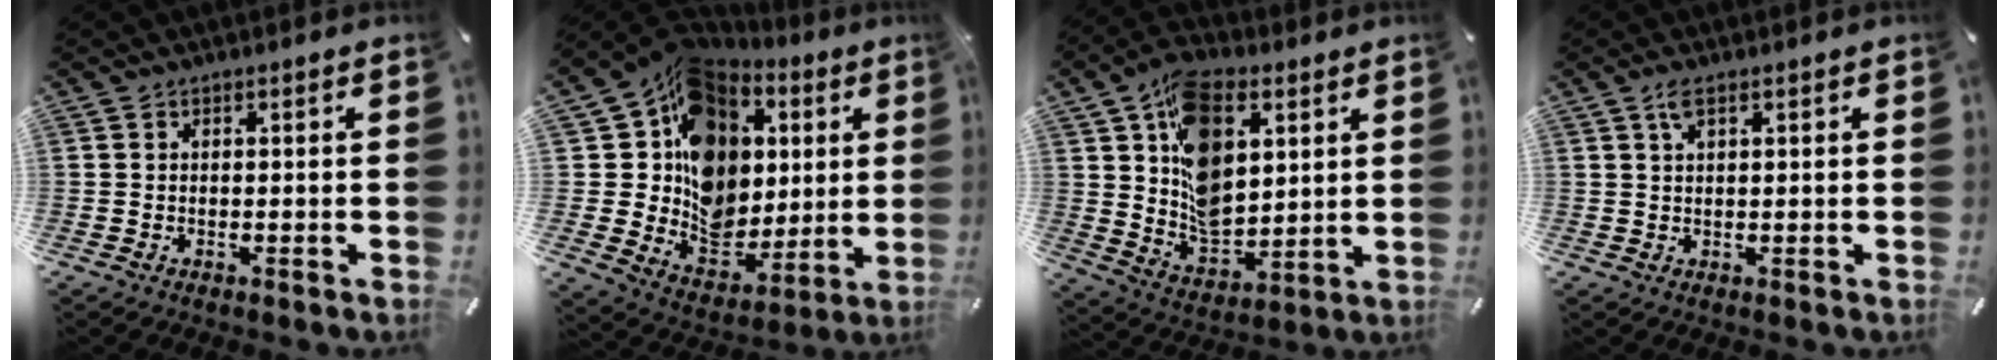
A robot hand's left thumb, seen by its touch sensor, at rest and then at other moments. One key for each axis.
{"total": 15.7, "fx": 4.7, "fy": 13.7, "fz": 6.0, "tx": -0.079, "ty": -0.057, "tz": 0.092}
{"total": 16.0, "fx": 5.9, "fy": 10.3, "fz": 10.7, "tx": -0.204, "ty": -0.019, "tz": 0.111}
{"total": 2.5, "fx": 1.3, "fy": 0.6, "fz": 2.1, "tx": -0.045, "ty": 0.004, "tz": 0.021}